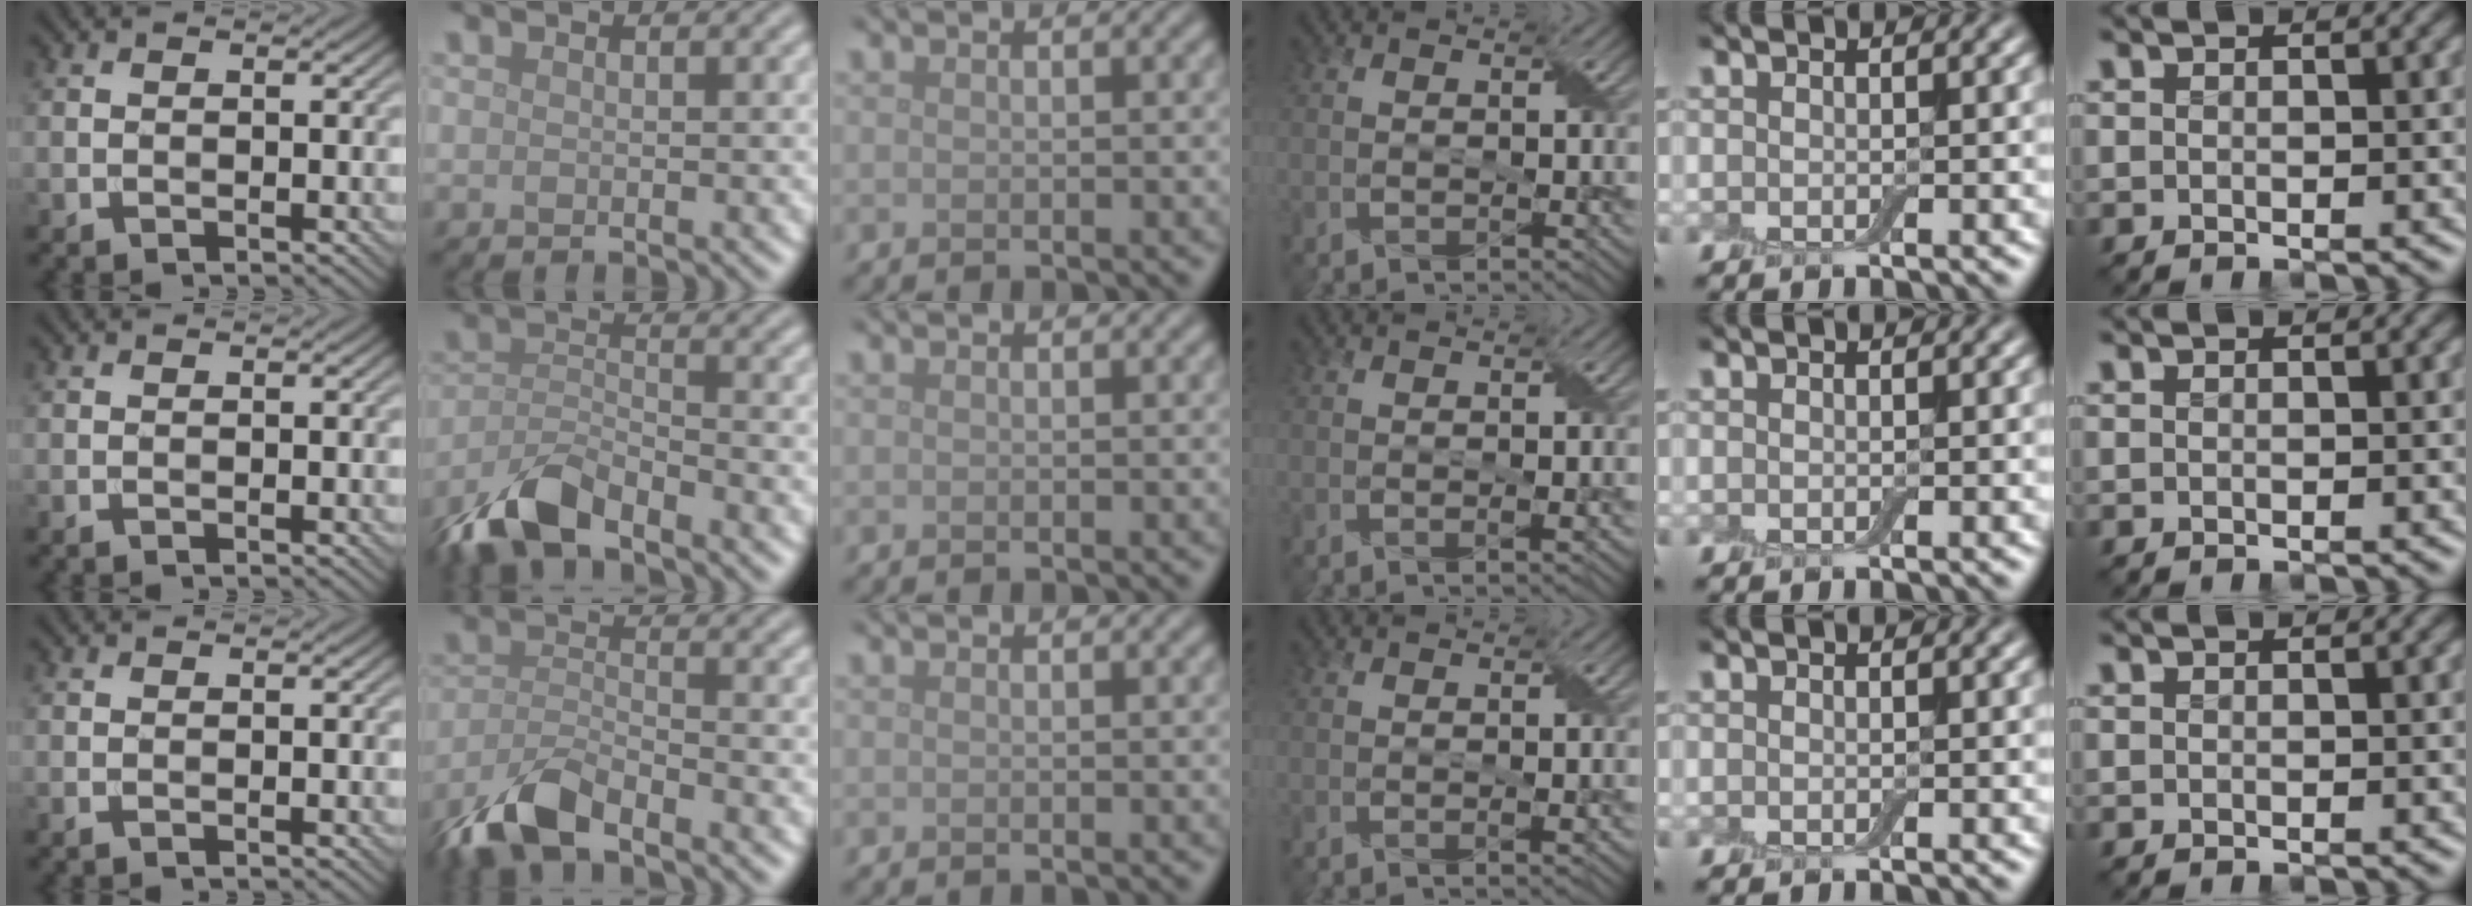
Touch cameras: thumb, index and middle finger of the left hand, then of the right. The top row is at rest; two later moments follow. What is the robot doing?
{"motion": "peel", "object": "small bumper sticker"}